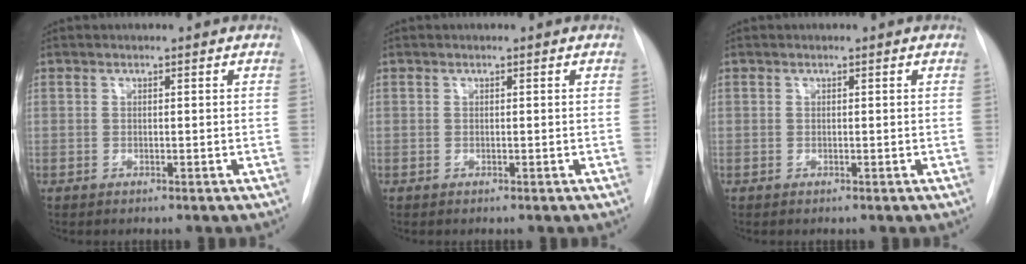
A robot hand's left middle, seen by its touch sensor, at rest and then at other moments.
{"total": 0.0}
{"total": 0.0}